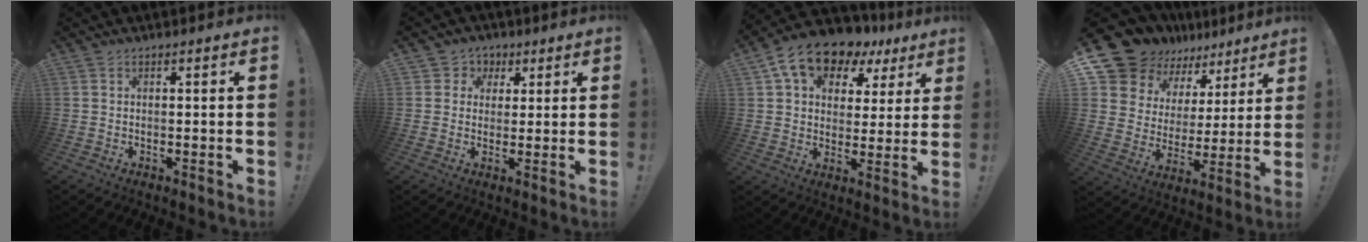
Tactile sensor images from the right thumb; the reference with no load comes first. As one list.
[{"total": 5.3, "force": [1.0, 5.2, 0.8], "torque": [-0.008, -0.003, 0.021]}, {"total": 14.4, "force": [9.1, 8.7, 6.9], "torque": [-0.116, -0.054, 0.168]}, {"total": 14.8, "force": [12.1, 8.0, 3.2], "torque": [-0.071, -0.097, 0.236]}]